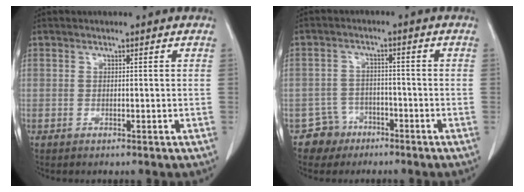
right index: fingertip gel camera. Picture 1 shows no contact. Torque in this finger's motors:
{"motor_torque": [-1.55, 0.59, -1.05, -0.21]}